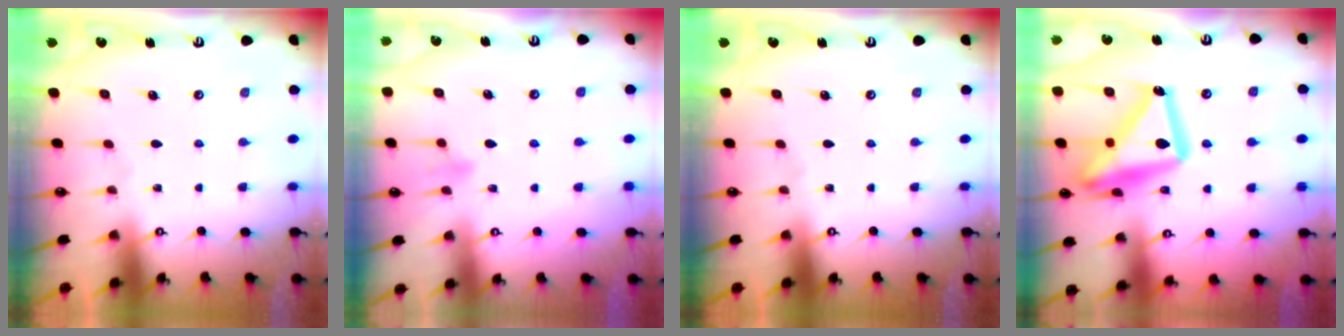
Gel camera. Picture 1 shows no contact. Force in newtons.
{"total": 8.2, "press": 8.1, "slide": 0.6}
{"total": 0.0}
{"total": 19.4, "press": 19.3, "slide": 1.5}